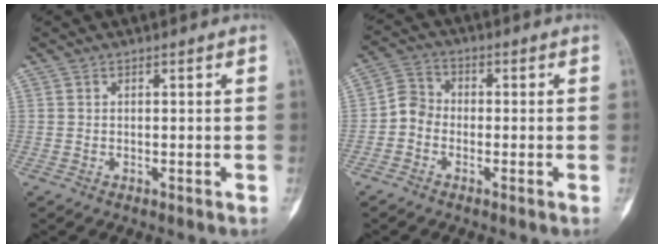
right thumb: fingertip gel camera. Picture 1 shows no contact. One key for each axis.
{"total": 4.4, "fx": -1.5, "fy": 3.7, "fz": 1.9, "tx": -0.018, "ty": 0.015, "tz": -0.043}